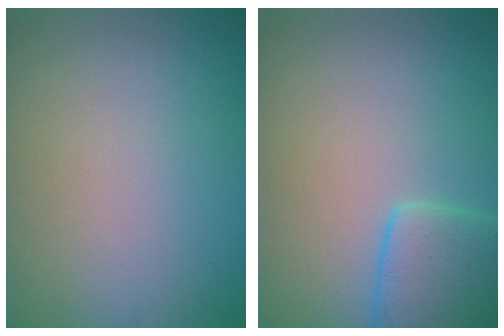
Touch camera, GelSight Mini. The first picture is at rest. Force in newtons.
{"total": 5.0, "press": 5.0, "slide": 0.3}